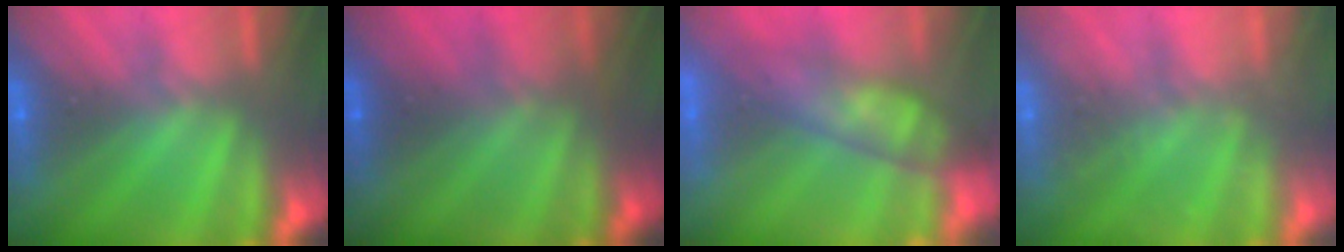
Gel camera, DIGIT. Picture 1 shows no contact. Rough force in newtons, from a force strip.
{"total": 1.8}
{"total": 4.4}
{"total": 1.9}